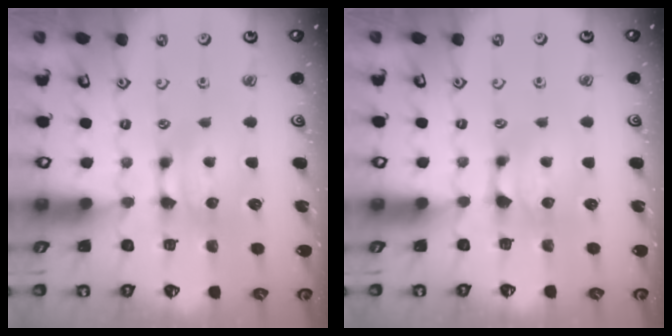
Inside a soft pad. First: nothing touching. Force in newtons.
{"total": 1.0, "press": 0.7, "slide": 0.6}